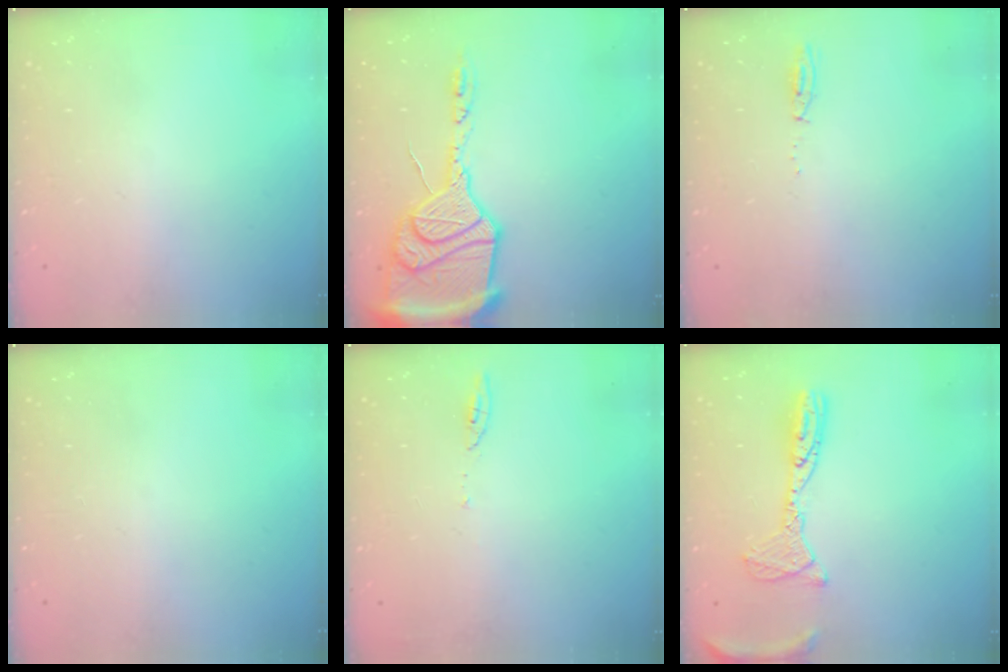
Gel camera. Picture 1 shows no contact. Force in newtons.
{"total": 23.1, "press": 22.5, "slide": 4.9}
{"total": 3.4, "press": 3.3, "slide": 0.8}
{"total": 0.0}
{"total": 4.8, "press": 4.8, "slide": 0.6}
{"total": 13.7, "press": 13.7, "slide": 1.3}